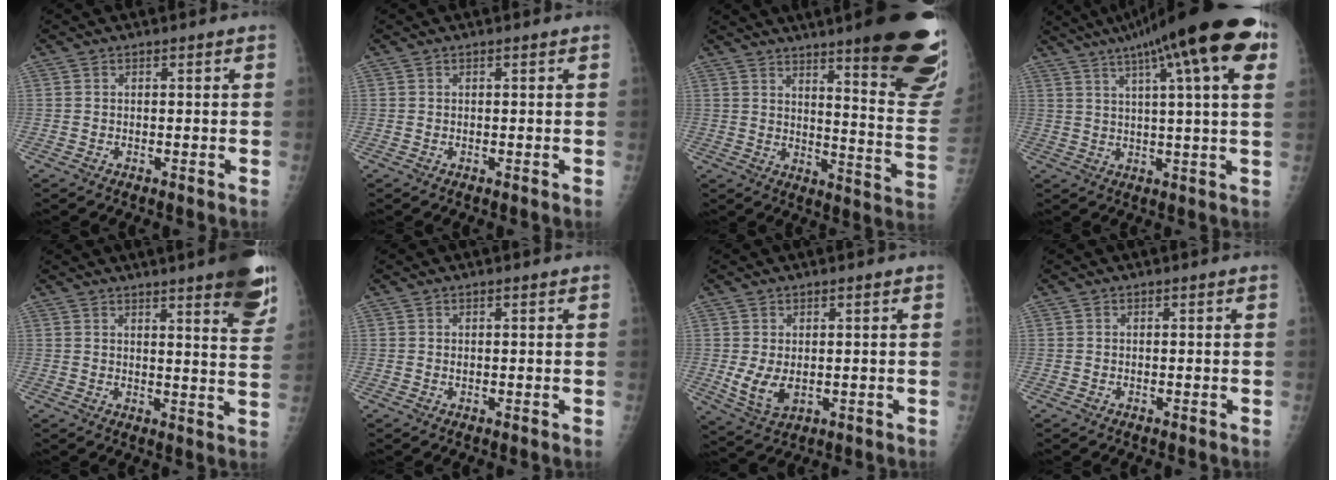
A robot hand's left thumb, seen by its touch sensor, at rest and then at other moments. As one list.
[{"total": 0.0}, {"total": 25.0, "force": [16.2, 4.0, 18.7], "torque": [-0.194, -0.094, 0.211]}, {"total": 21.9, "force": [10.9, 3.7, 18.6], "torque": [-0.281, 0.015, 0.151]}, {"total": 13.0, "force": [8.3, 2.0, 9.8], "torque": [-0.100, -0.041, 0.093]}, {"total": 0.7, "force": [0.4, 0.2, 0.6], "torque": [-0.011, 0.002, 0.006]}, {"total": 5.7, "force": [0.0, 3.4, 4.6], "torque": [-0.084, -0.013, 0.015]}, {"total": 0.0}]